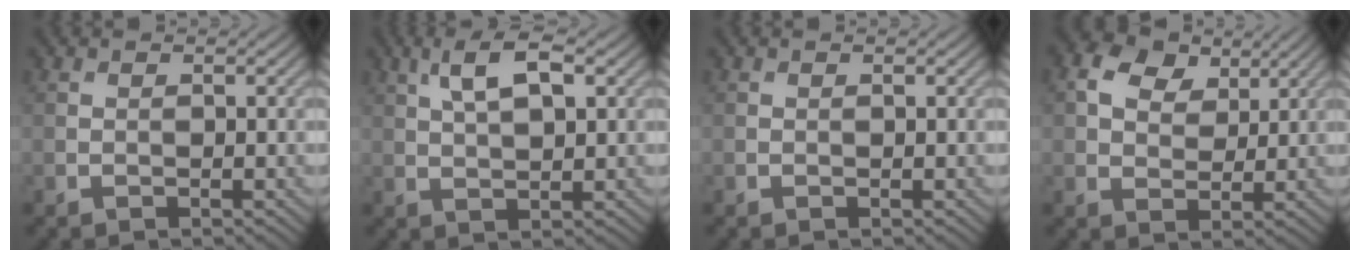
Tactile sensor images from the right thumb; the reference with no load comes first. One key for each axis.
{"total": 6.6, "fx": 2.8, "fy": 2.6, "fz": 5.4, "tx": -0.110, "ty": 0.006, "tz": 0.050}
{"total": 0.0}
{"total": 6.3, "fx": 2.9, "fy": 4.4, "fz": 3.5, "tx": -0.069, "ty": 0.006, "tz": 0.047}